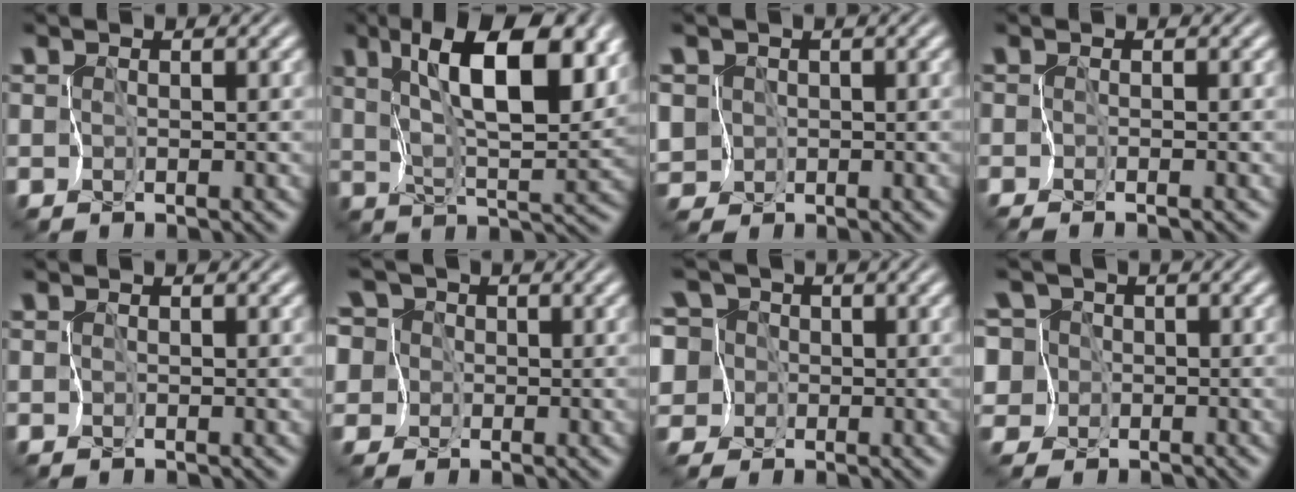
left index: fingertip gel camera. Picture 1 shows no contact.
{"total": 10.4, "force": [5.1, 3.3, 8.4], "torque": [-0.145, 0.002, 0.081]}
{"total": 4.8, "force": [-1.0, 4.4, 1.7], "torque": [-0.052, 0.008, -0.052]}
{"total": 0.9, "force": [-0.5, -0.7, 0.1], "torque": [-0.010, -0.005, -0.019]}
{"total": 0.0}
{"total": 8.8, "force": [1.4, 7.7, 4.2], "torque": [-0.110, 0.033, -0.031]}
{"total": 9.2, "force": [0.6, 8.2, 4.1], "torque": [-0.125, 0.029, -0.032]}
{"total": 7.9, "force": [0.3, 7.1, 3.4], "torque": [-0.105, 0.027, -0.047]}